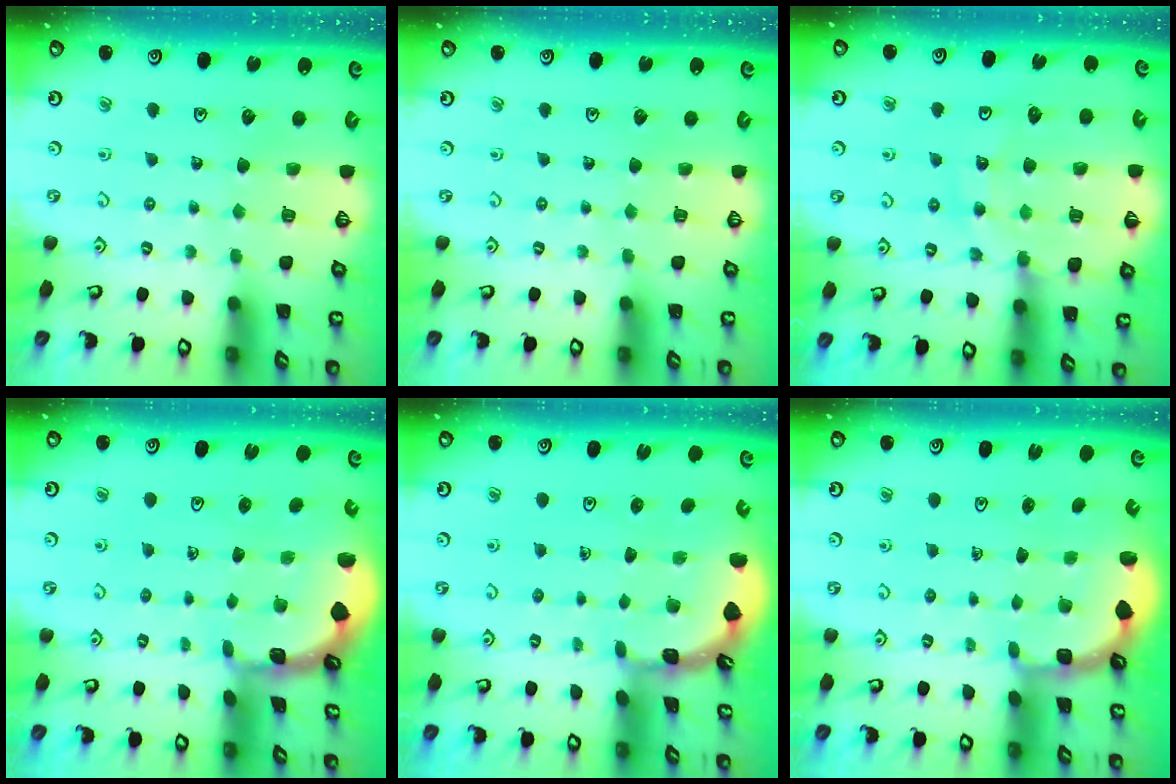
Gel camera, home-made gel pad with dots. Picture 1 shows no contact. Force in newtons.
{"total": 0.0}
{"total": 12.9, "press": 12.4, "slide": 3.3}
{"total": 0.9, "press": 0.9, "slide": 0.2}
{"total": 1.7, "press": 1.7, "slide": 0.1}
{"total": 2.4, "press": 1.8, "slide": 1.6}